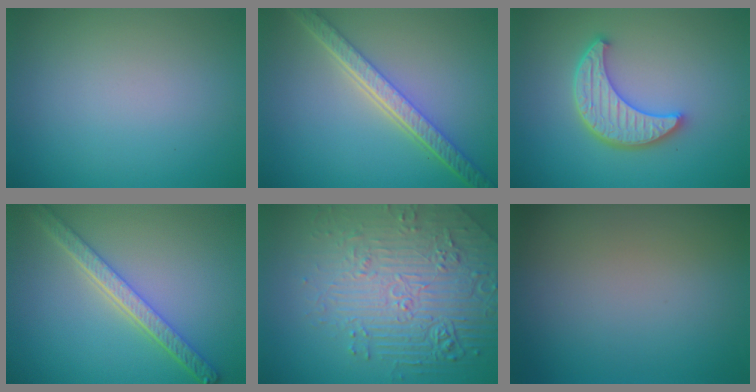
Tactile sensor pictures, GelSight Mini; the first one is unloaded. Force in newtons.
{"total": 5.7, "press": 4.3, "slide": 3.7}
{"total": 5.0, "press": 4.1, "slide": 2.8}
{"total": 4.7, "press": 3.7, "slide": 2.8}
{"total": 6.6, "press": 5.4, "slide": 3.8}
{"total": 0.0}